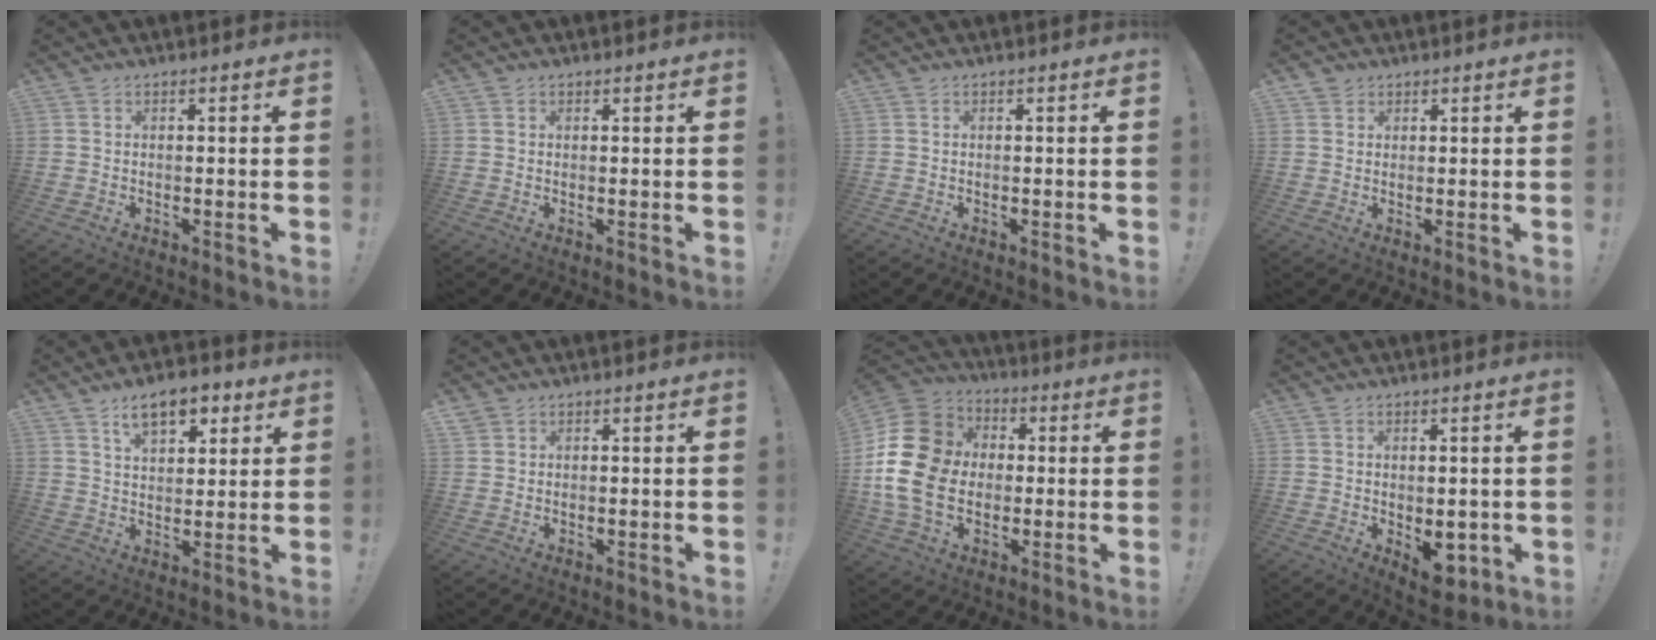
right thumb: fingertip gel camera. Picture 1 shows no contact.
{"total": 0.8, "force": [0.5, 0.5, 0.0], "torque": [0.006, -0.002, 0.009]}
{"total": 0.0}
{"total": 2.2, "force": [1.4, 1.7, 0.2], "torque": [-0.002, -0.003, 0.025]}
{"total": 10.5, "force": [6.0, 5.8, 6.4], "torque": [-0.092, -0.016, 0.109]}
{"total": 1.9, "force": [1.3, 1.3, 0.4], "torque": [-0.004, -0.004, 0.025]}
{"total": 19.7, "force": [-0.5, 15.6, 11.9], "torque": [-0.229, 0.020, 0.000]}
{"total": 7.1, "force": [-1.4, 4.4, 5.3], "torque": [-0.050, 0.002, -0.013]}